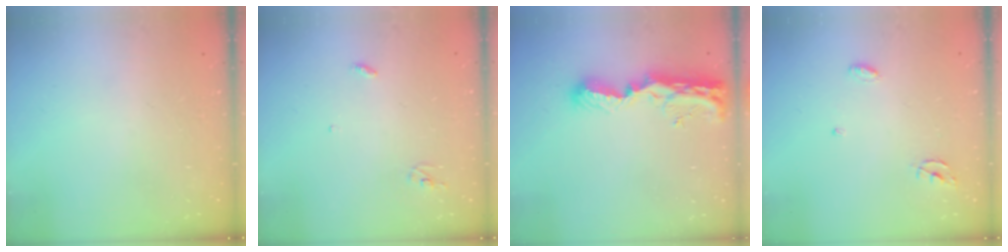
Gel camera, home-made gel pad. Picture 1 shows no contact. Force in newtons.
{"total": 3.0, "press": 2.9, "slide": 0.2}
{"total": 10.3, "press": 10.2, "slide": 1.2}
{"total": 3.9, "press": 3.9, "slide": 0.2}